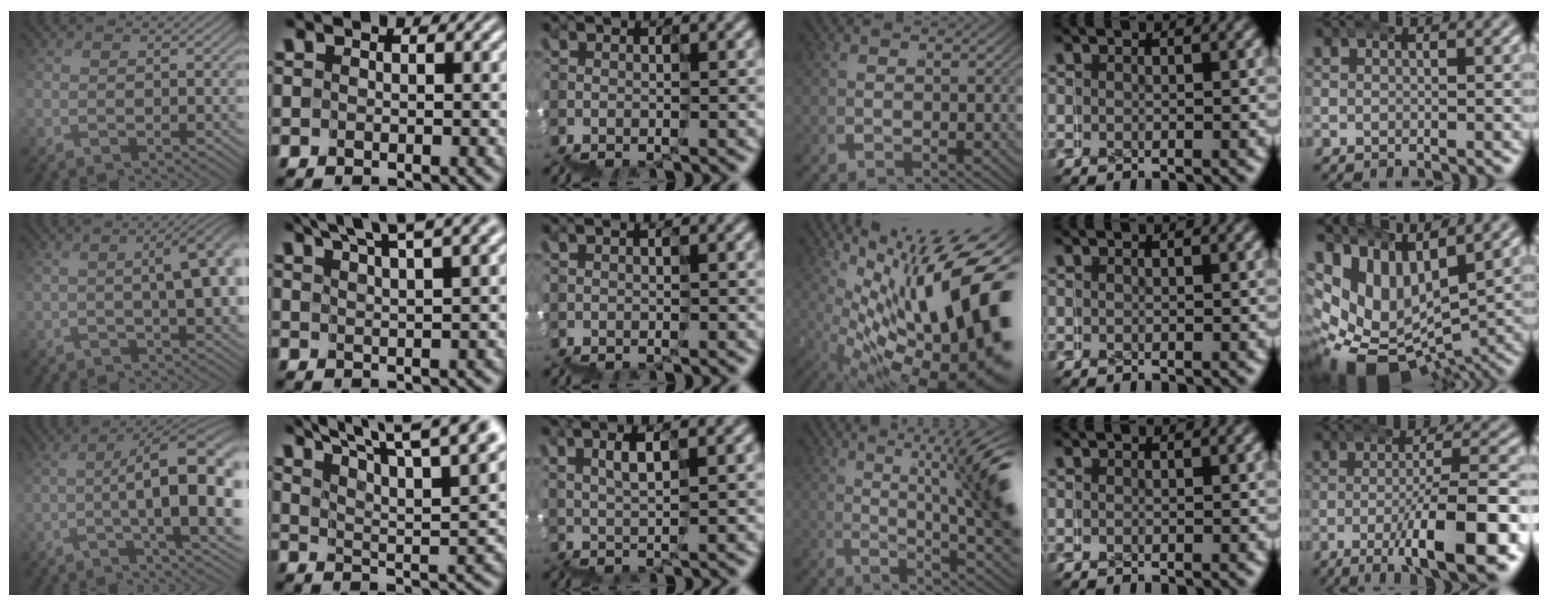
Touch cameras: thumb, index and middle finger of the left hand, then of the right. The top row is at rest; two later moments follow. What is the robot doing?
{"motion": "wrap", "object": "duck tape"}